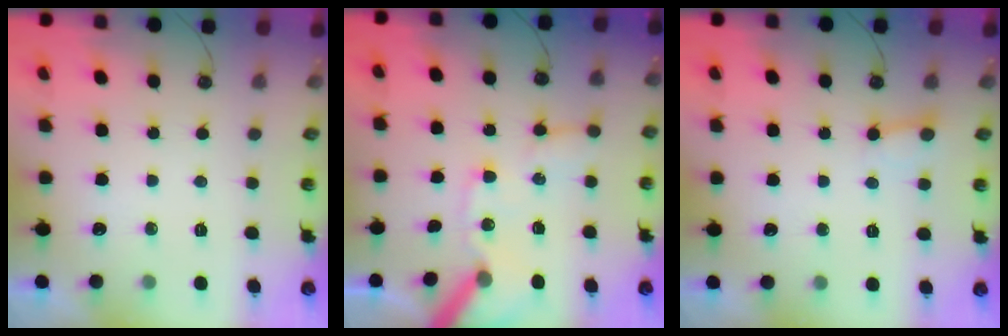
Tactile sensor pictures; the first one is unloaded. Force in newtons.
{"total": 12.8, "press": 12.8, "slide": 1.4}
{"total": 5.5, "press": 5.4, "slide": 0.5}